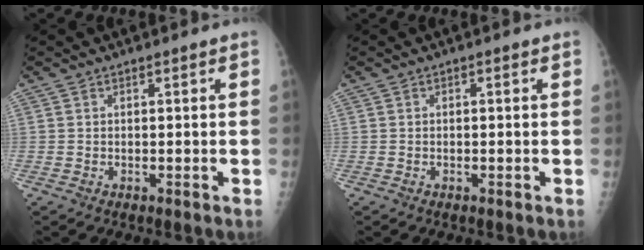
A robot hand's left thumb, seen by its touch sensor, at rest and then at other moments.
{"total": 0.0}